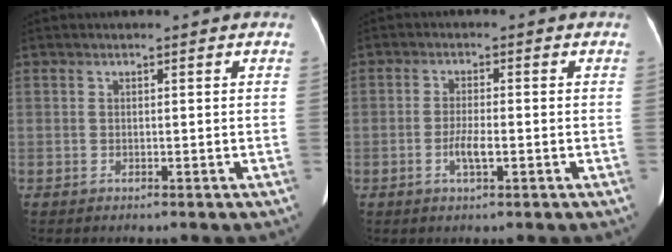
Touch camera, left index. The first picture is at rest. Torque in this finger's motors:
{"motor_torque": [0.04, 0.05, 0.04, 0.01]}